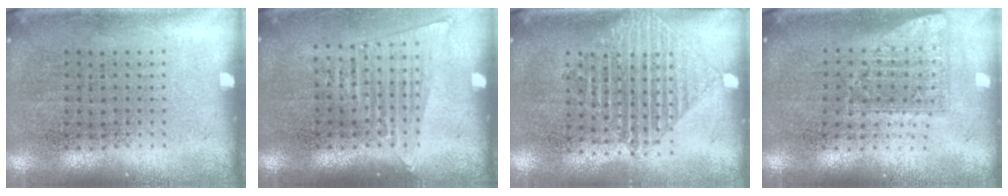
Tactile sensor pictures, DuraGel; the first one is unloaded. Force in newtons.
{"total": 1.3, "press": 1.2, "slide": 0.6}
{"total": 1.4, "press": 1.2, "slide": 0.6}
{"total": 1.7, "press": 1.3, "slide": 1.0}